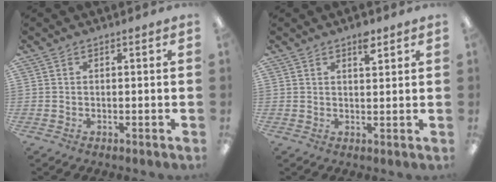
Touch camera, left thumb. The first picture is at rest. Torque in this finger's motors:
{"motor_torque": [0.59, 0.11, 0.61, -0.19, 0.00]}